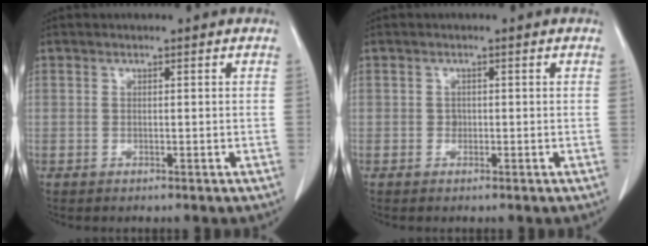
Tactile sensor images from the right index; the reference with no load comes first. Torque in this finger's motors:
{"motor_torque": [0.02, -0.01, 0.00, 0.00]}